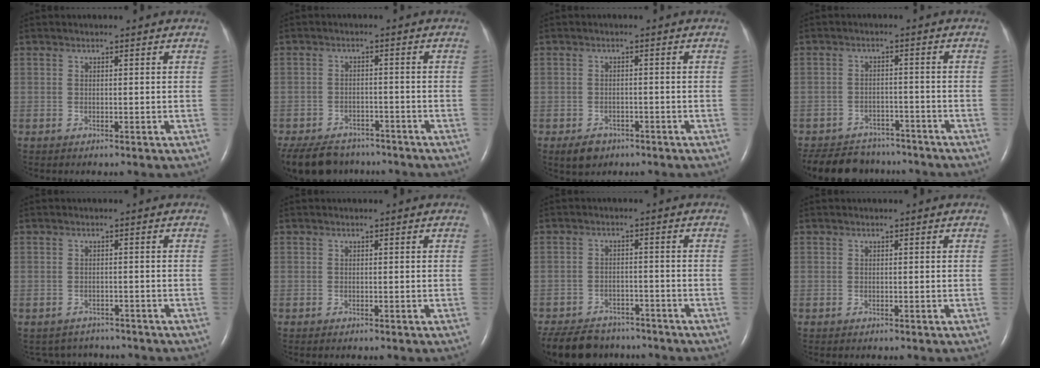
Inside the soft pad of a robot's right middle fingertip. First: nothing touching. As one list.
[{"total": 12.2, "force": [-9.9, 5.8, 4.0], "torque": [-0.094, -0.008, -0.135]}, {"total": 3.3, "force": [-2.1, 2.2, 1.2], "torque": [-0.026, 0.000, -0.026]}, {"total": 11.9, "force": [-10.4, 4.8, 3.0], "torque": [-0.061, 0.001, -0.141]}, {"total": 4.5, "force": [-4.2, 1.7, -0.3], "torque": [0.001, 0.004, -0.053]}, {"total": 0.0}, {"total": 11.6, "force": [-9.8, 5.1, 3.6], "torque": [-0.076, -0.005, -0.136]}, {"total": 0.0}]